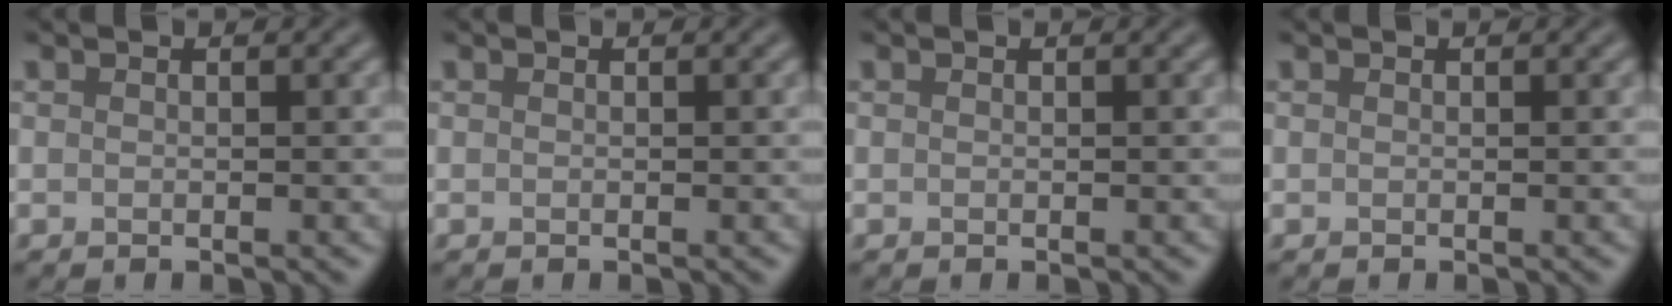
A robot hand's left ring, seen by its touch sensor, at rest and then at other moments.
{"total": 0.0}
{"total": 0.0}
{"total": 0.0}